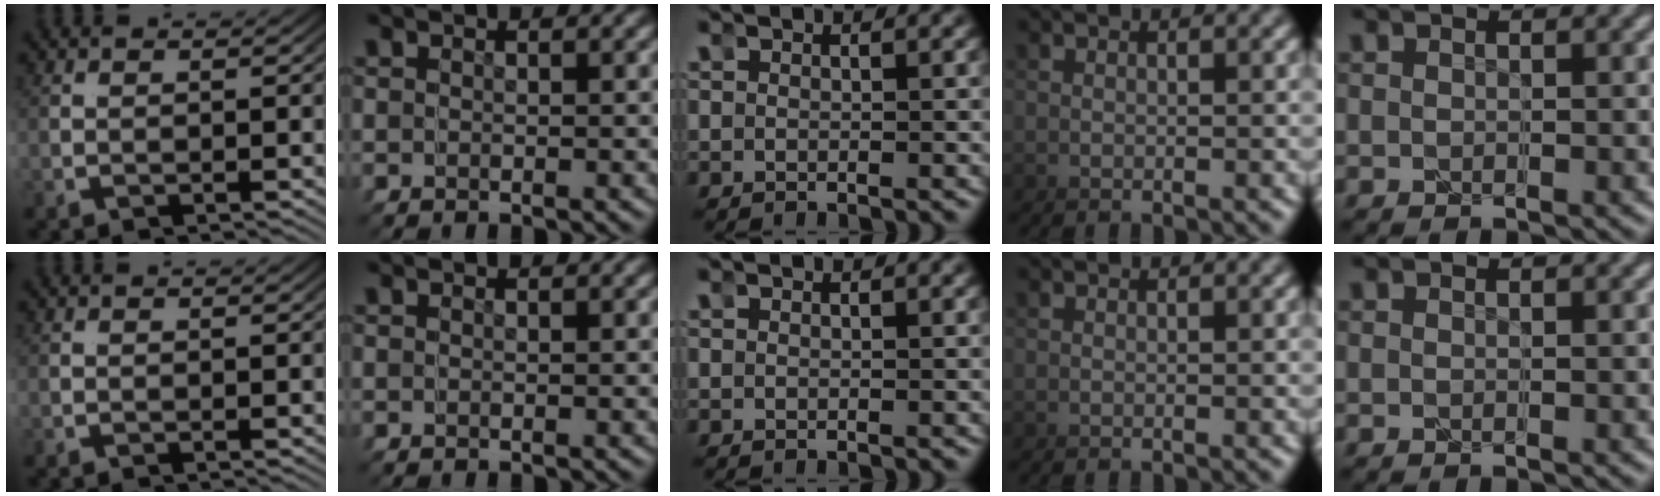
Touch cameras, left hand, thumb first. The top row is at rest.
{}